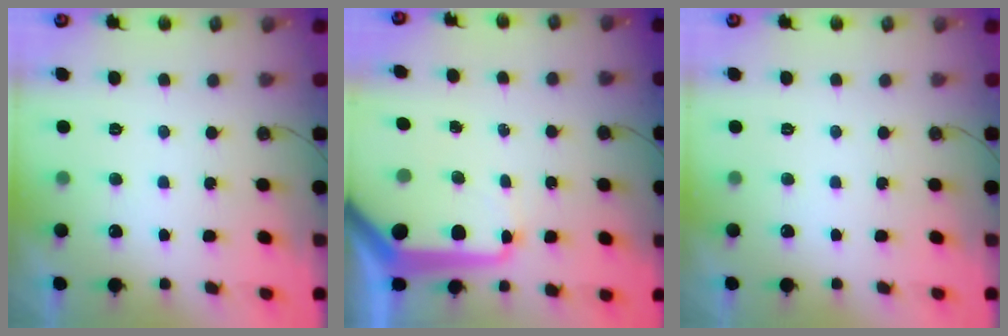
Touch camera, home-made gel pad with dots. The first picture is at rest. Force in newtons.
{"total": 16.9, "press": 16.8, "slide": 1.7}
{"total": 0.0}